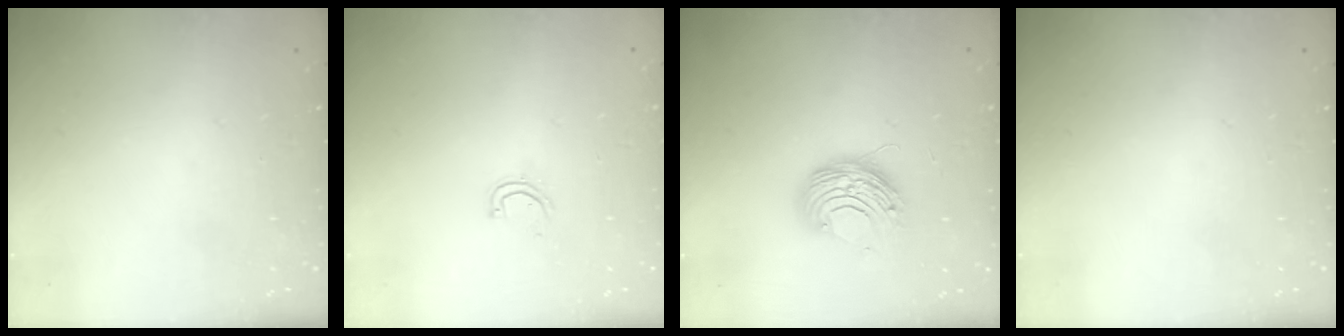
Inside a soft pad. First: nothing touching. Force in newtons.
{"total": 4.3, "press": 4.3, "slide": 0.4}
{"total": 8.8, "press": 8.8, "slide": 0.3}
{"total": 0.0}